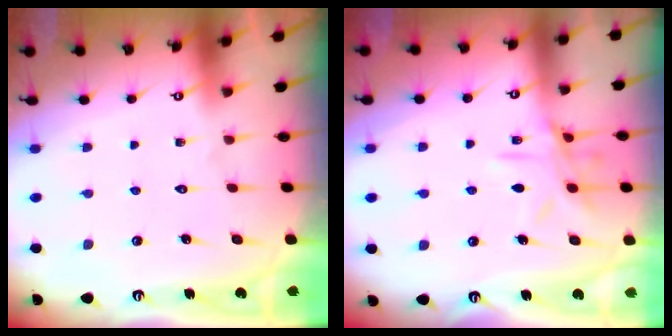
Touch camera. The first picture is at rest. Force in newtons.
{"total": 10.1, "press": 10.1, "slide": 0.8}